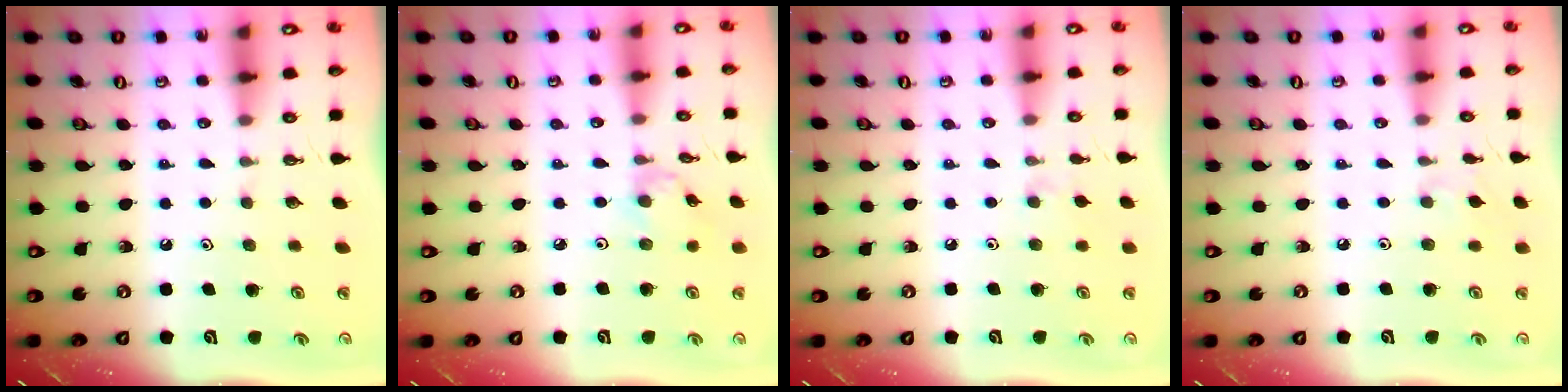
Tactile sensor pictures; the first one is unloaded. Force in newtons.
{"total": 2.2, "press": 2.2, "slide": 0.4}
{"total": 3.7, "press": 3.7, "slide": 0.7}
{"total": 2.2, "press": 2.2, "slide": 0.5}